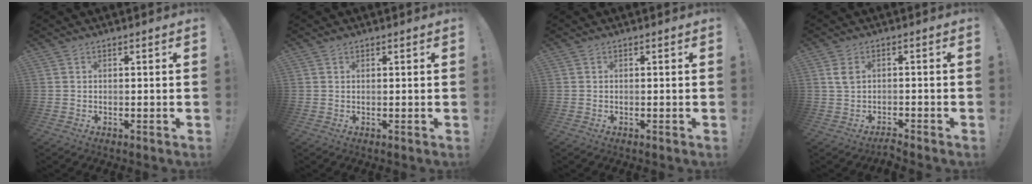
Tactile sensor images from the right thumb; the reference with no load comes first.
{"total": 0.6, "force": [0.6, 0.2, 0.1], "torque": [0.006, -0.003, 0.010]}
{"total": 0.0}
{"total": 2.8, "force": [-0.7, 1.4, 2.3], "torque": [-0.049, 0.004, -0.015]}